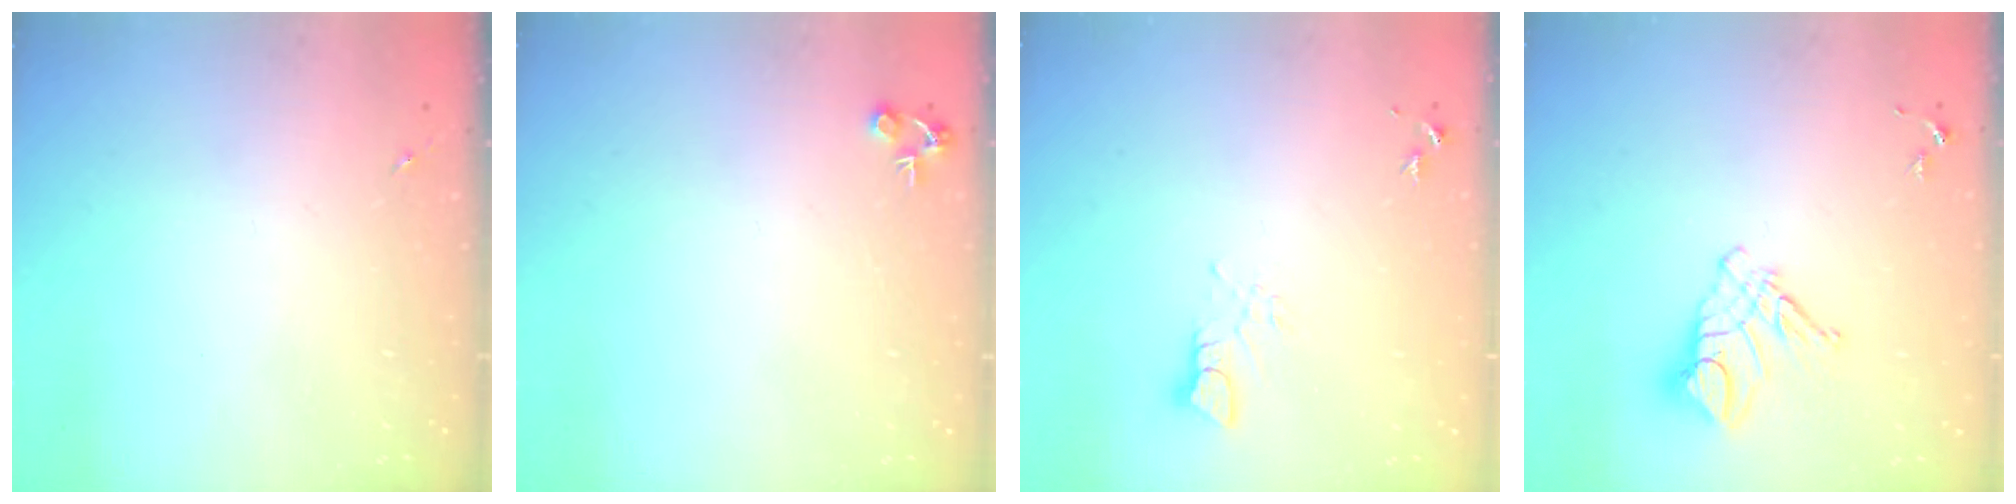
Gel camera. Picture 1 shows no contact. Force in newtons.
{"total": 4.7, "press": 4.7, "slide": 0.2}
{"total": 3.2, "press": 3.2, "slide": 0.3}
{"total": 10.7, "press": 10.6, "slide": 1.1}